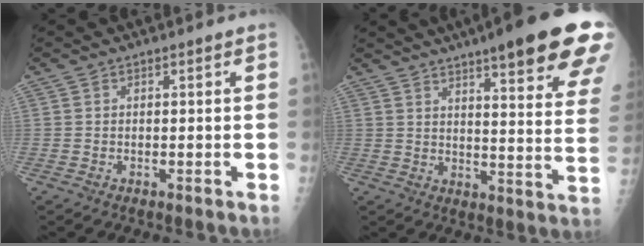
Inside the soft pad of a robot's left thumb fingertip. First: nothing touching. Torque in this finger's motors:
{"motor_torque": [3.45, 1.55, 1.81, -0.96, 0.16]}